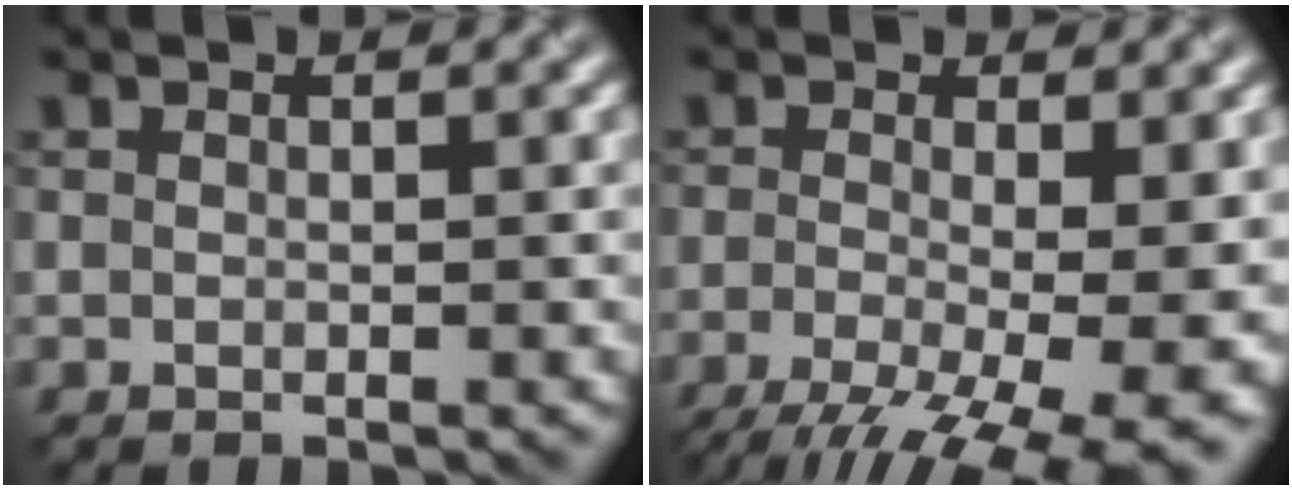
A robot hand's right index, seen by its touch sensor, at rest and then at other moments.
{"total": 11.5, "force": [-5.1, 4.6, 9.2], "torque": [-0.163, -0.027, -0.058]}